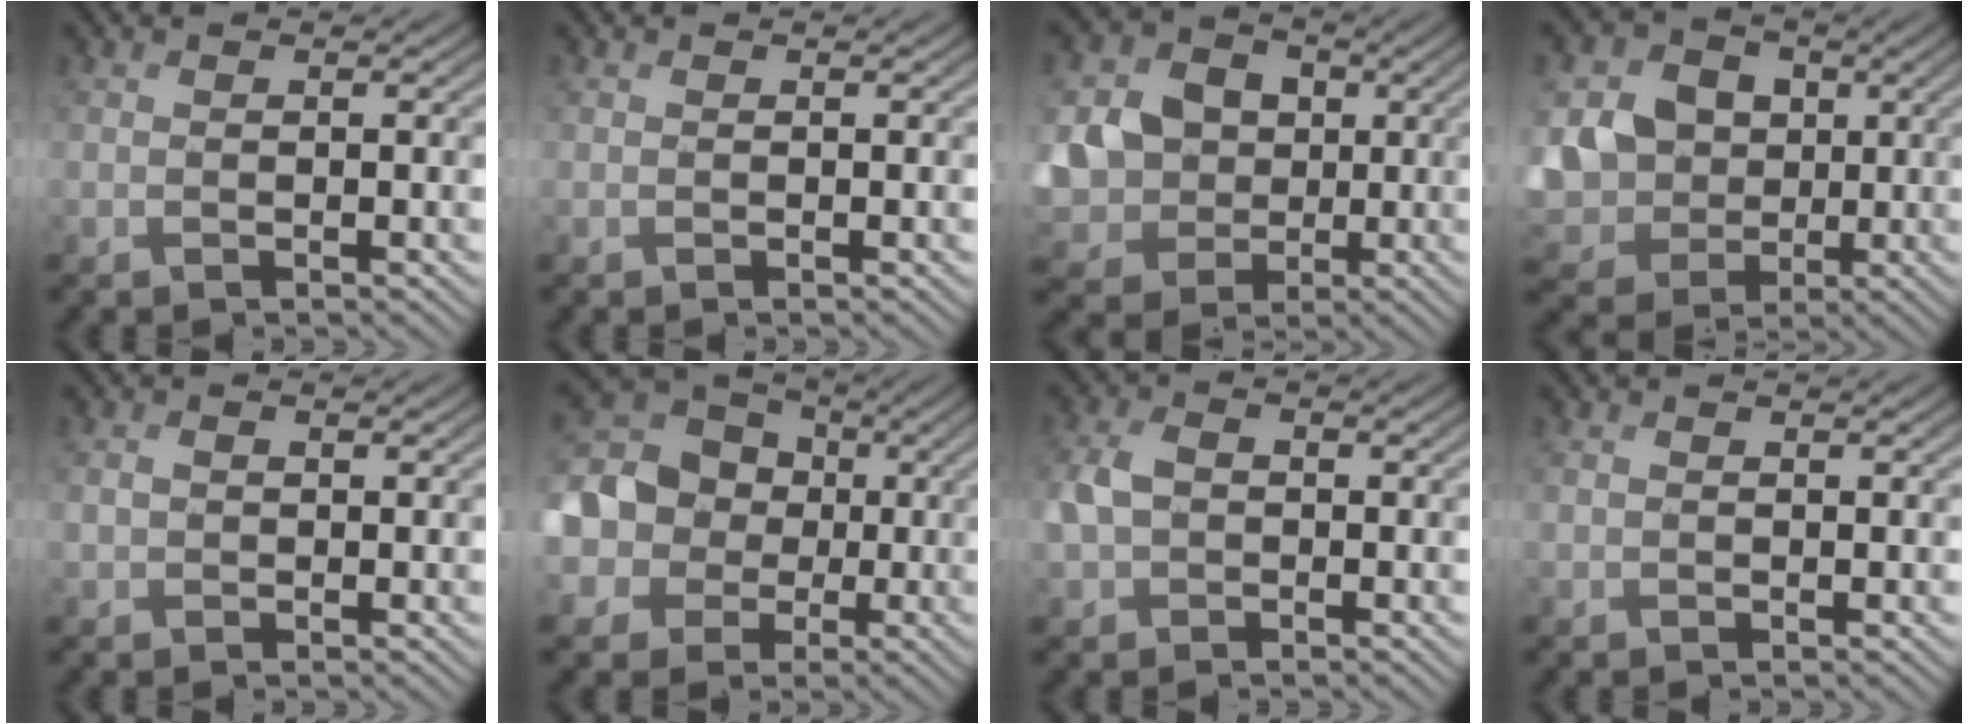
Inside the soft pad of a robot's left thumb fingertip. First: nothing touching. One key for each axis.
{"total": 0.0}
{"total": 9.4, "fx": 0.0, "fy": 8.4, "fz": 4.2, "tx": -0.113, "ty": -0.014, "tz": -0.016}
{"total": 11.7, "fx": 0.6, "fy": 10.5, "fz": 5.1, "tx": -0.172, "ty": -0.020, "tz": -0.001}
{"total": 1.5, "fx": 0.0, "fy": 1.3, "fz": 0.8, "tx": -0.022, "ty": -0.001, "tz": -0.001}
{"total": 17.3, "fx": -0.3, "fy": 15.3, "fz": 8.0, "tx": -0.246, "ty": 0.003, "tz": -0.054}
{"total": 4.0, "fx": -0.6, "fy": 3.2, "fz": 2.5, "tx": -0.066, "ty": 0.003, "tz": -0.016}
{"total": 0.6, "fx": 0.0, "fy": 0.5, "fz": 0.3, "tx": -0.008, "ty": -0.001, "tz": -0.002}